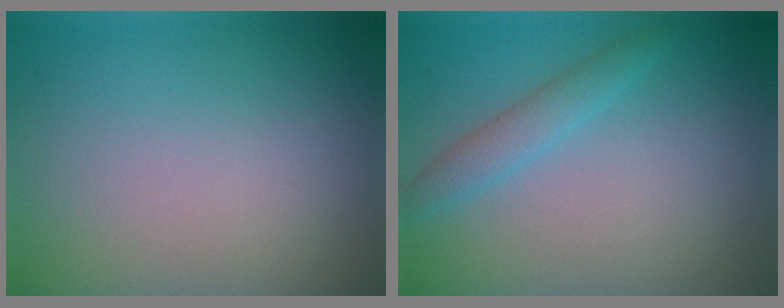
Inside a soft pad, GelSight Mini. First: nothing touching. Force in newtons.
{"total": 2.0, "press": 2.0, "slide": 0.2}